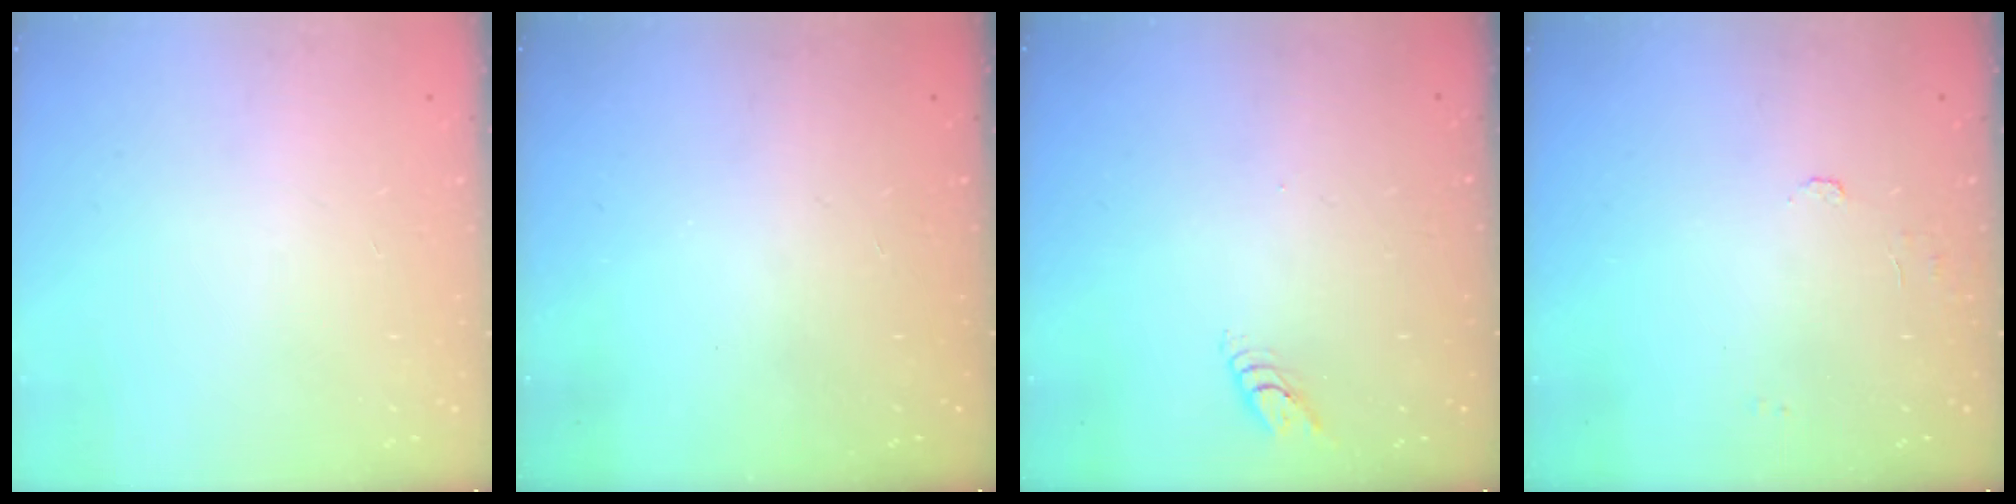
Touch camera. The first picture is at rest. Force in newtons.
{"total": 0.0}
{"total": 3.6, "press": 3.5, "slide": 0.3}
{"total": 4.1, "press": 4.1, "slide": 0.3}